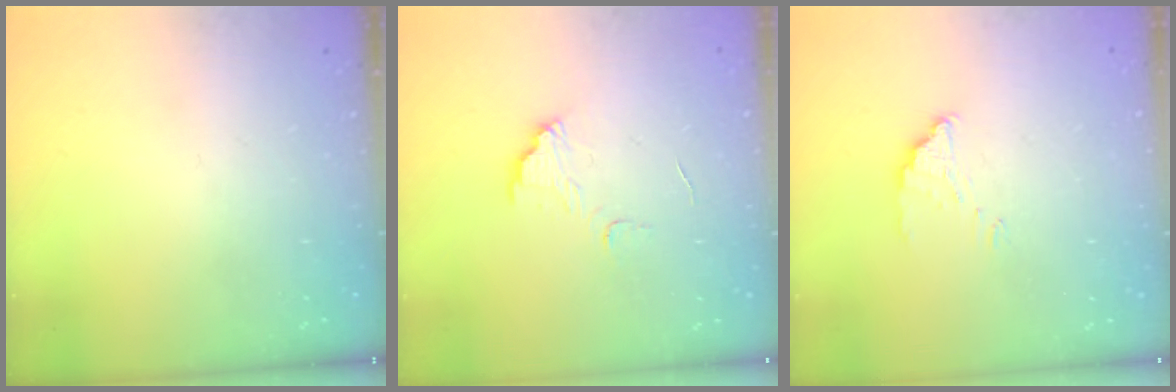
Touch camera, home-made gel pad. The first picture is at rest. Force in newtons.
{"total": 7.9, "press": 7.9, "slide": 0.6}
{"total": 2.0, "press": 2.0, "slide": 0.1}